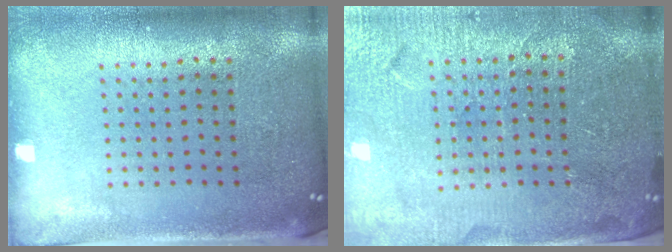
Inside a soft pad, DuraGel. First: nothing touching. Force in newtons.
{"total": 4.4, "press": 4.2, "slide": 1.4}